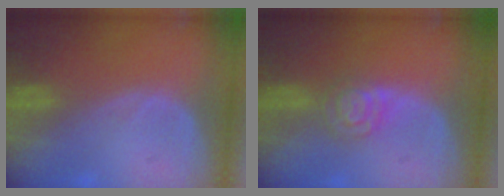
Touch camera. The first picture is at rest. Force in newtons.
{"total": 4.9, "press": 4.2, "slide": 2.5}